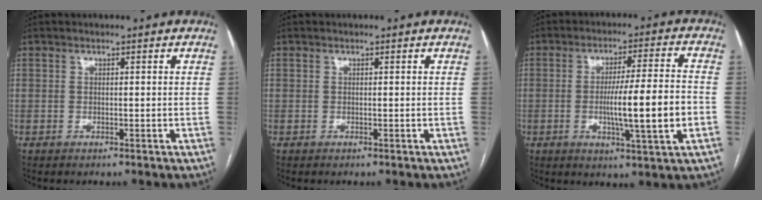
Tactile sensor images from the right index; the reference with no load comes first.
{"total": 0.0}
{"total": 11.6, "force": [-2.3, 0.1, 11.4], "torque": [-0.186, -0.004, -0.040]}